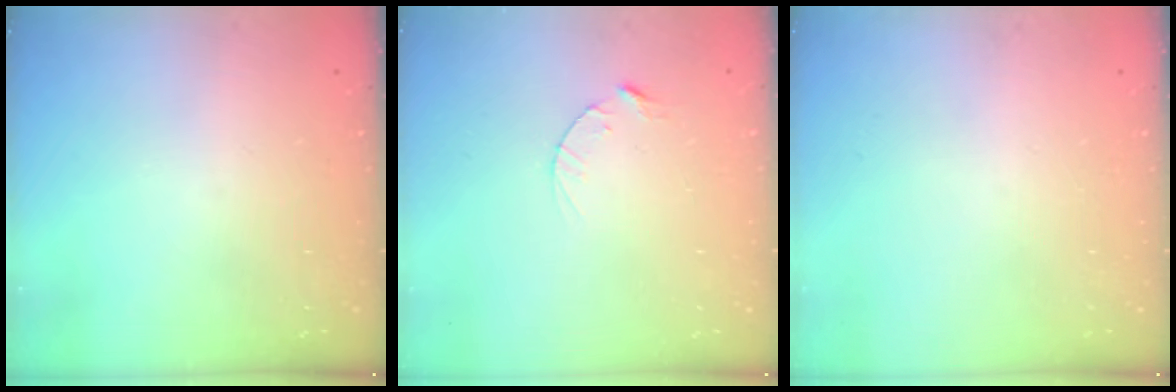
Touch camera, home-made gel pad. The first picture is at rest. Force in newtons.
{"total": 2.8, "press": 2.8, "slide": 0.4}
{"total": 0.0}